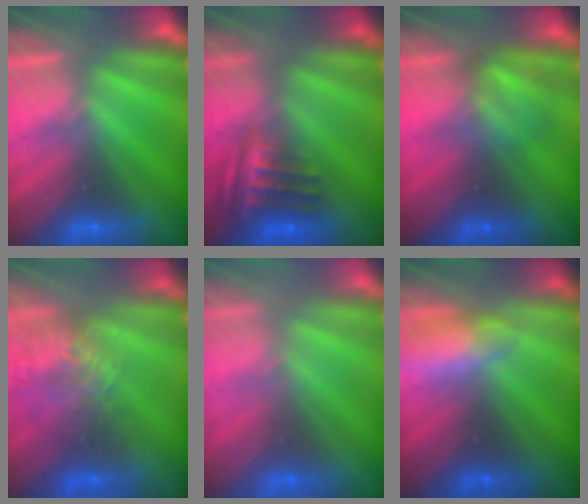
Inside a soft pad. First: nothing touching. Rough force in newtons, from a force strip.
{"total": 8.6}
{"total": 3.0}
{"total": 6.9}
{"total": 2.9}
{"total": 2.7}